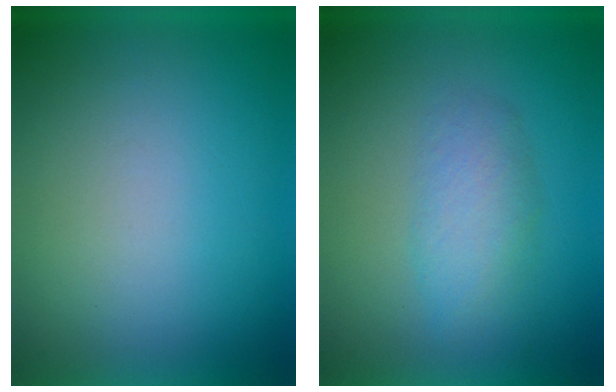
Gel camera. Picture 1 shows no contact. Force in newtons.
{"total": 4.0}